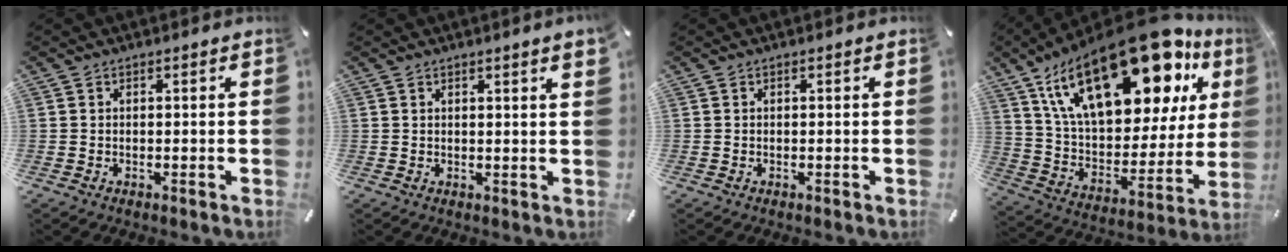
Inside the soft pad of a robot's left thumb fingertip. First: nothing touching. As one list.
[{"total": 2.1, "force": [1.1, 0.0, 1.8], "torque": [-0.033, -0.001, 0.019]}, {"total": 0.0}, {"total": 29.9, "force": [17.9, 13.3, 19.9], "torque": [-0.375, -0.110, 0.306]}]